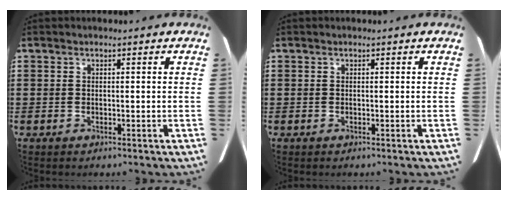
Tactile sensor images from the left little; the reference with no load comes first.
{"total": 0.0}